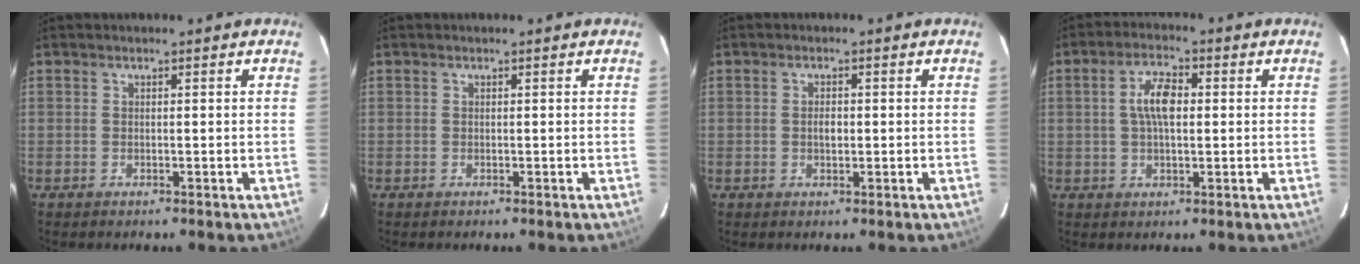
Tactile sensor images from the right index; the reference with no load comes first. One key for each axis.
{"total": 0.0}
{"total": 1.8, "fx": -0.1, "fy": 1.1, "fz": 1.4, "tx": -0.025, "ty": 0.004, "tz": -0.002}
{"total": 6.0, "fx": 0.7, "fy": 2.6, "fz": 5.4, "tx": -0.101, "ty": 0.012, "tz": 0.014}